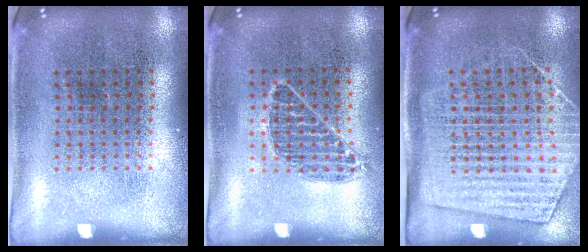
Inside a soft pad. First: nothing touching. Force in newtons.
{"total": 0.7, "press": 0.7, "slide": 0.3}
{"total": 1.9, "press": 1.6, "slide": 0.9}